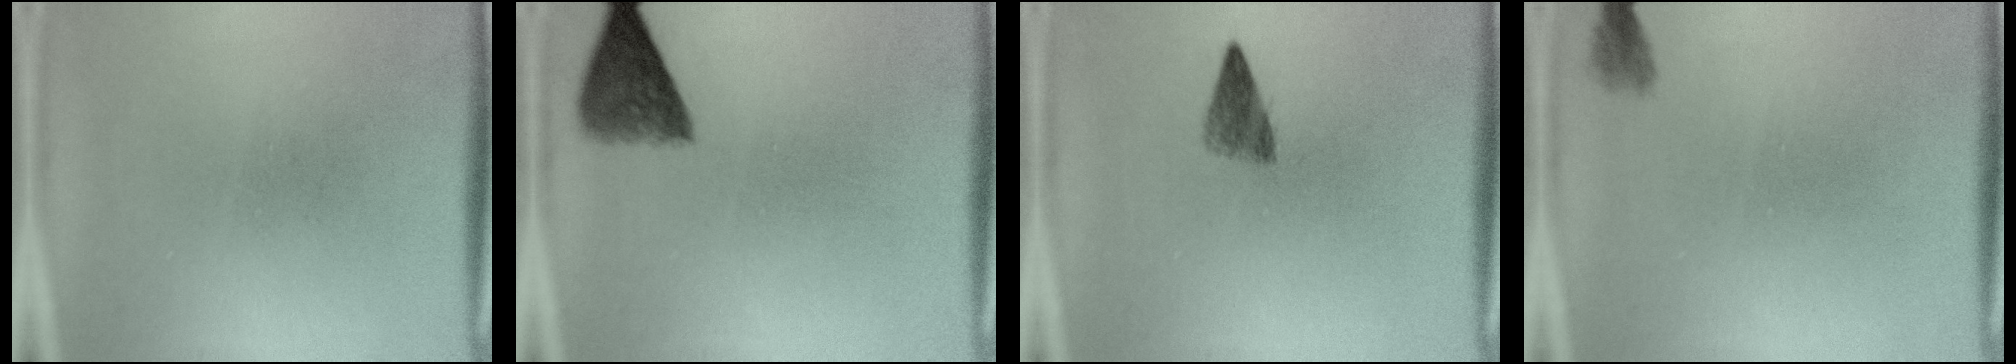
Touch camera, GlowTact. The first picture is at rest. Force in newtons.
{"total": 5.7}
{"total": 2.8}
{"total": 1.3}